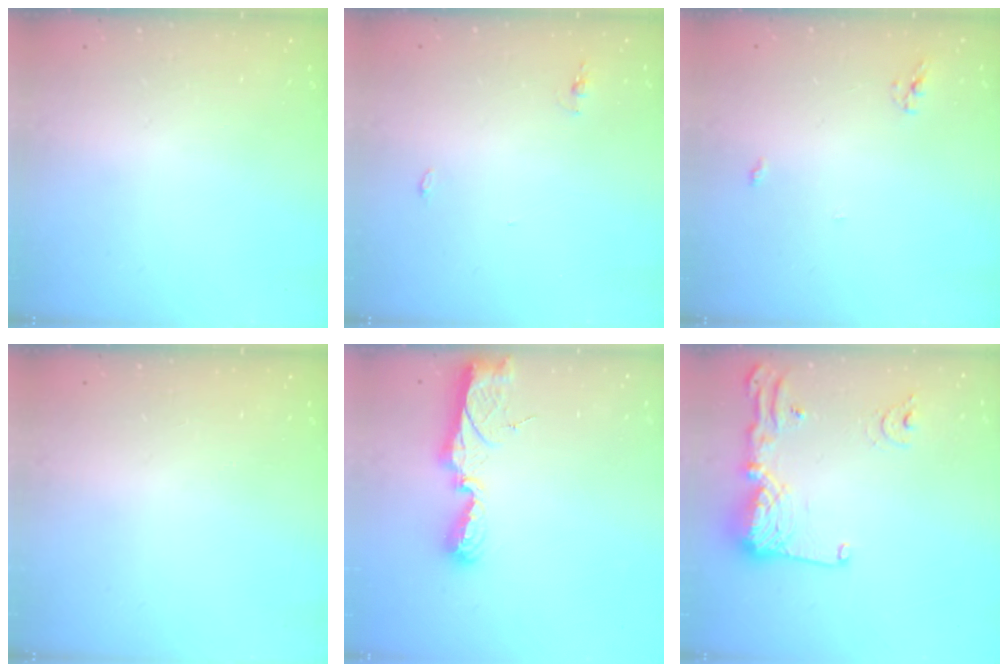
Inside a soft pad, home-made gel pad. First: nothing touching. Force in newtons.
{"total": 7.7, "press": 4.4, "slide": 6.4}
{"total": 3.3, "press": 3.3, "slide": 0.2}
{"total": 0.0}
{"total": 9.8, "press": 9.7, "slide": 0.9}
{"total": 15.0, "press": 14.9, "slide": 1.6}